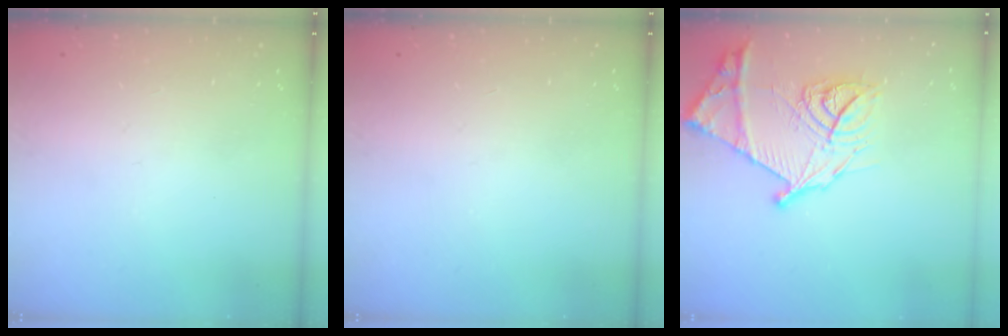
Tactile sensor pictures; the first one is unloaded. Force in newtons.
{"total": 0.0}
{"total": 19.1, "press": 19.0, "slide": 1.8}